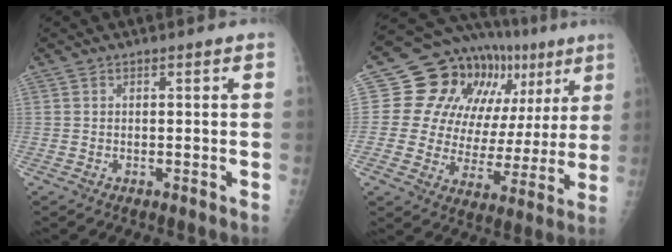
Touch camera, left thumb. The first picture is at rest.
{"total": 21.1, "force": [7.9, 14.2, 13.5], "torque": [-0.134, 0.015, 0.123]}